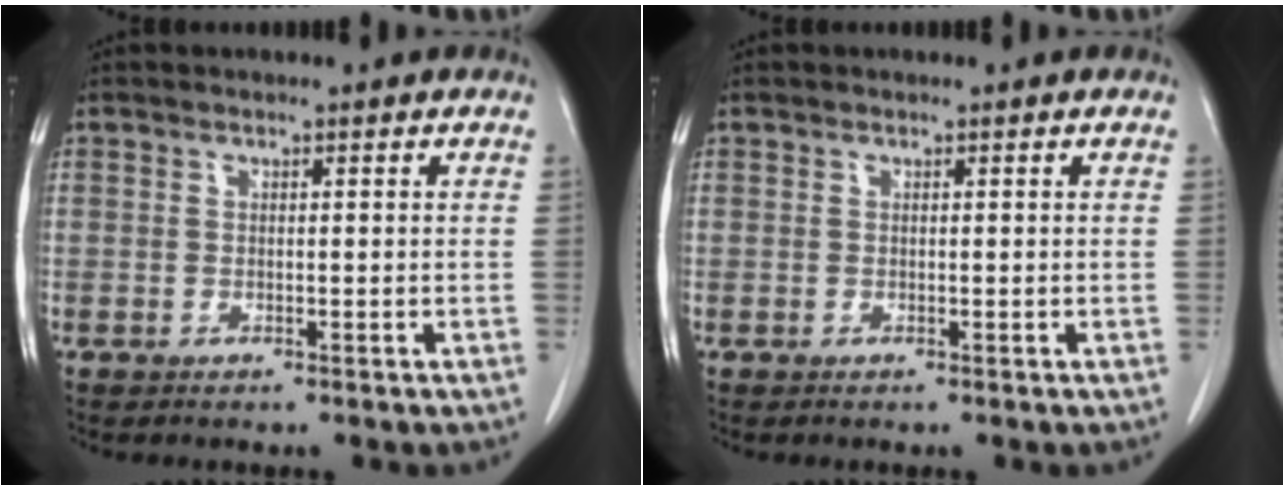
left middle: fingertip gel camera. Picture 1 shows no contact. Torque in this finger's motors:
{"motor_torque": [-0.16, 0.17, -0.10, -0.01]}